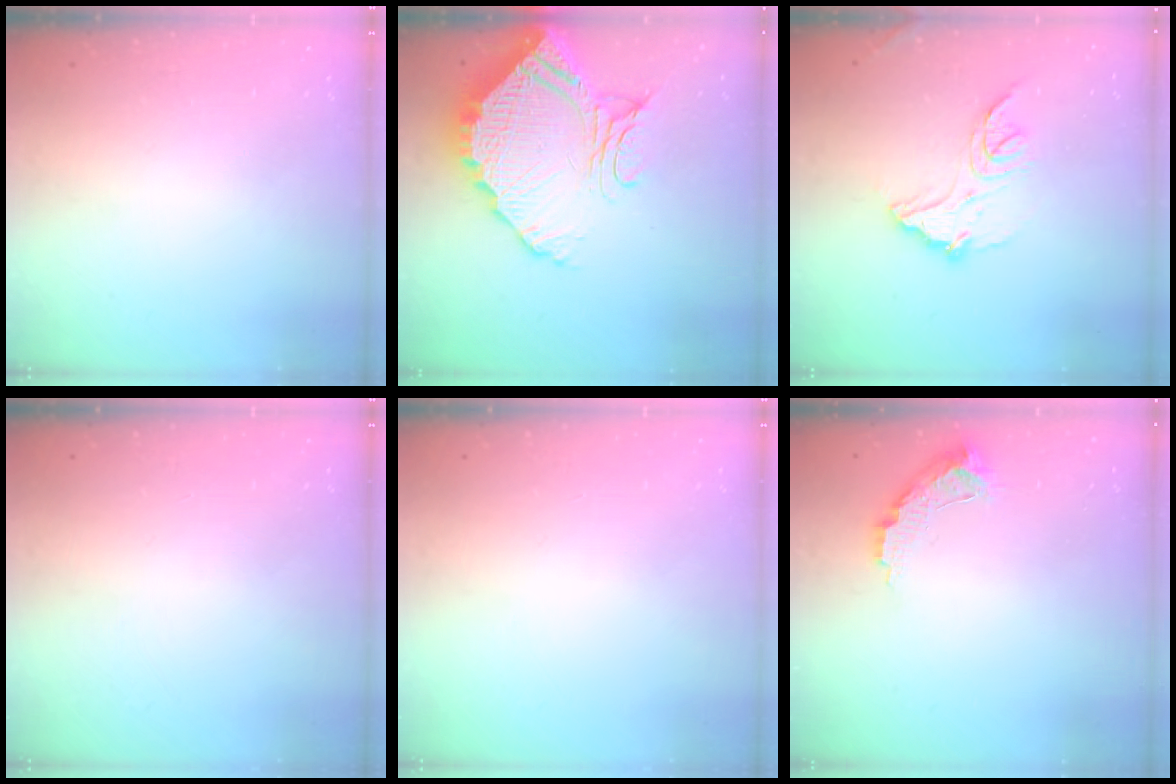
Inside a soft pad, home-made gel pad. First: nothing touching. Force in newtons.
{"total": 17.3, "press": 17.2, "slide": 1.9}
{"total": 13.5, "press": 13.4, "slide": 1.1}
{"total": 0.0}
{"total": 0.0}
{"total": 8.6, "press": 8.6, "slide": 0.4}